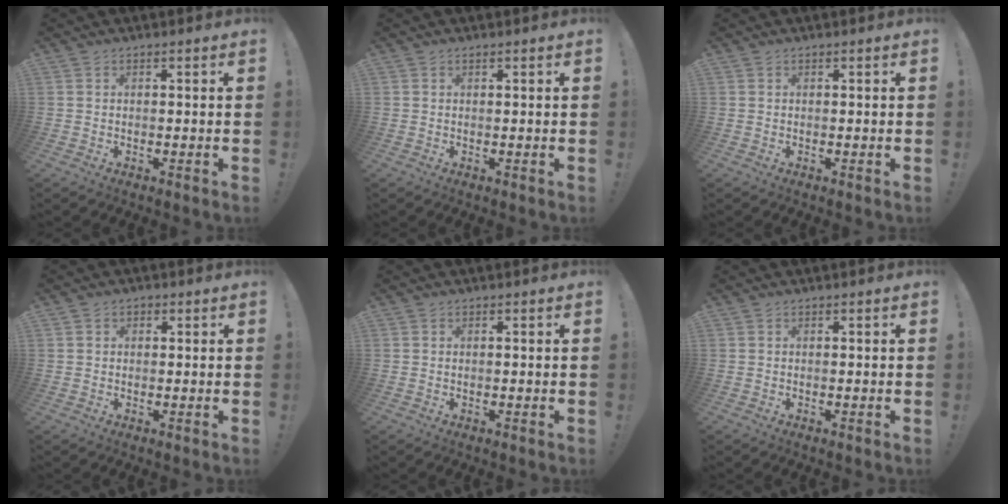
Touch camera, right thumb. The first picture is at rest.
{"total": 0.0}
{"total": 0.0}
{"total": 1.4, "force": [0.4, 1.2, 0.4], "torque": [-0.002, 0.000, 0.006]}
{"total": 0.0}
{"total": 0.0}